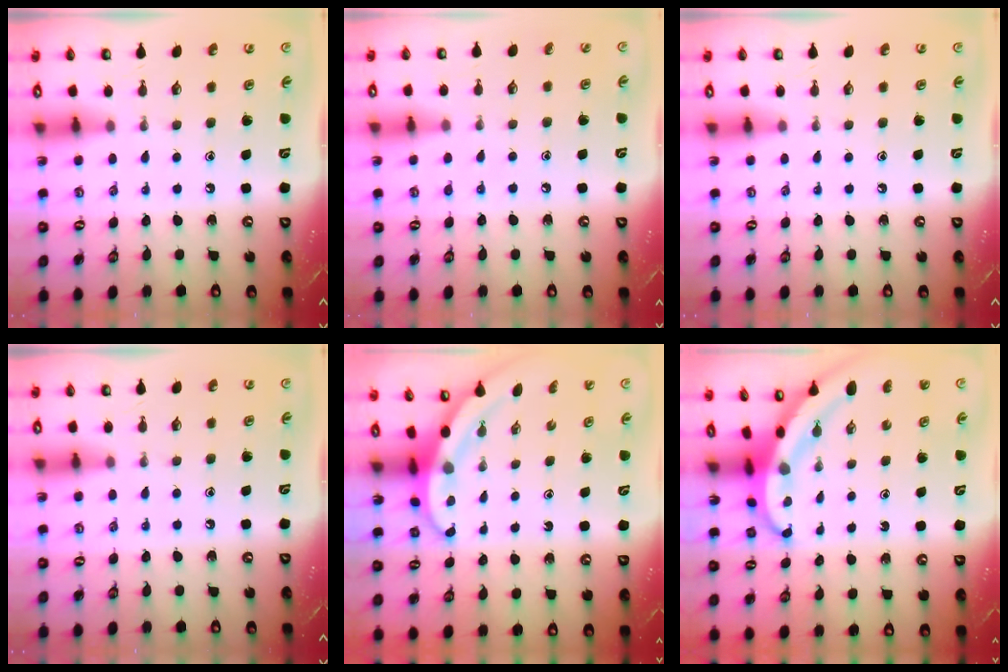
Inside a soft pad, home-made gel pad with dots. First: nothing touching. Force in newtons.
{"total": 3.3, "press": 3.2, "slide": 0.7}
{"total": 0.0}
{"total": 0.0}
{"total": 3.2, "press": 3.2, "slide": 0.0}
{"total": 5.7, "press": 5.7, "slide": 0.4}